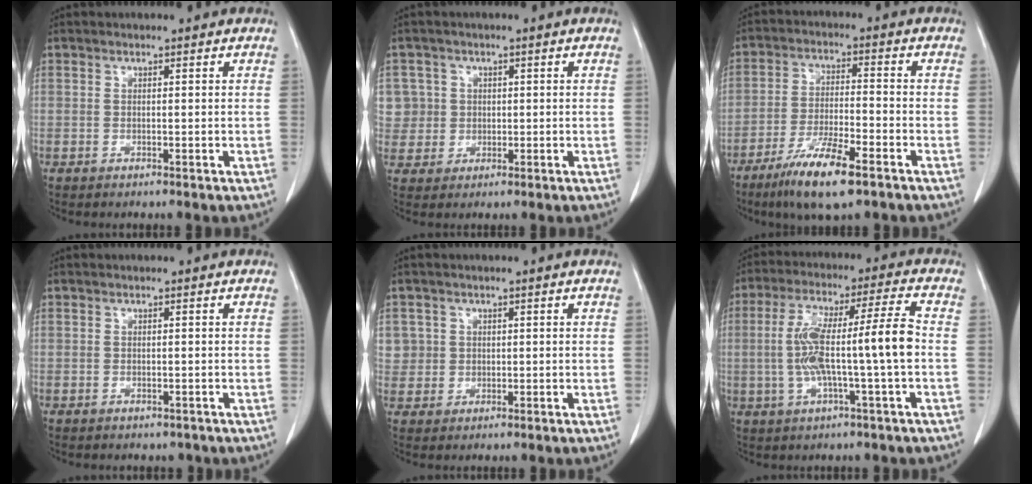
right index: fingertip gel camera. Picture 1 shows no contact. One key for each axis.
{"total": 5.7, "fx": 1.2, "fy": 5.6, "fz": -0.1, "tx": 0.011, "ty": 0.018, "tz": 0.030}
{"total": 10.4, "fx": -6.6, "fy": 1.4, "fz": 7.9, "tx": -0.154, "ty": -0.022, "tz": -0.116}
{"total": 1.3, "fx": -1.0, "fy": 0.8, "fz": 0.1, "tx": -0.003, "ty": 0.000, "tz": -0.013}
{"total": 3.2, "fx": 0.8, "fy": 3.1, "fz": -0.2, "tx": 0.024, "ty": 0.003, "tz": 0.014}
{"total": 12.3, "fx": -1.2, "fy": -0.1, "fz": 12.2, "tx": -0.229, "ty": 0.026, "tz": -0.023}